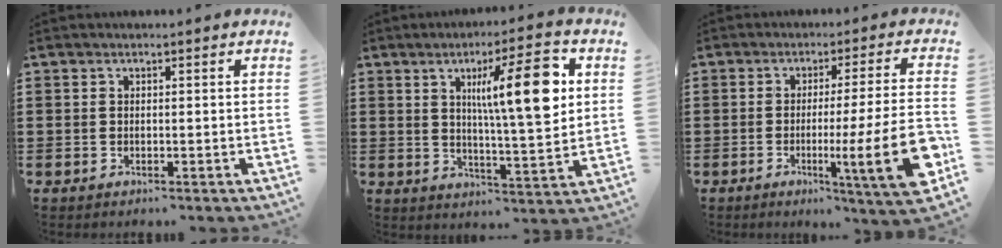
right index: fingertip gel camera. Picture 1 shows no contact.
{"total": 12.7, "force": [4.0, 2.7, 11.8], "torque": [-0.187, -0.004, 0.056]}
{"total": 14.6, "force": [-3.9, 1.1, 14.1], "torque": [-0.211, -0.012, -0.058]}